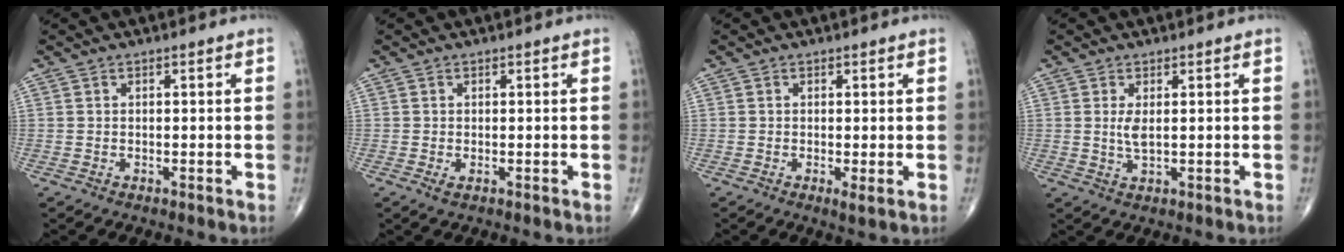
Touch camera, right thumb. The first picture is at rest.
{"total": 1.0, "force": [-0.3, 0.4, 0.8], "torque": [-0.016, -0.004, -0.006]}
{"total": 1.5, "force": [-0.2, 0.2, 1.5], "torque": [-0.031, -0.008, -0.007]}
{"total": 2.8, "force": [0.5, 1.0, 2.6], "torque": [-0.054, -0.008, 0.015]}